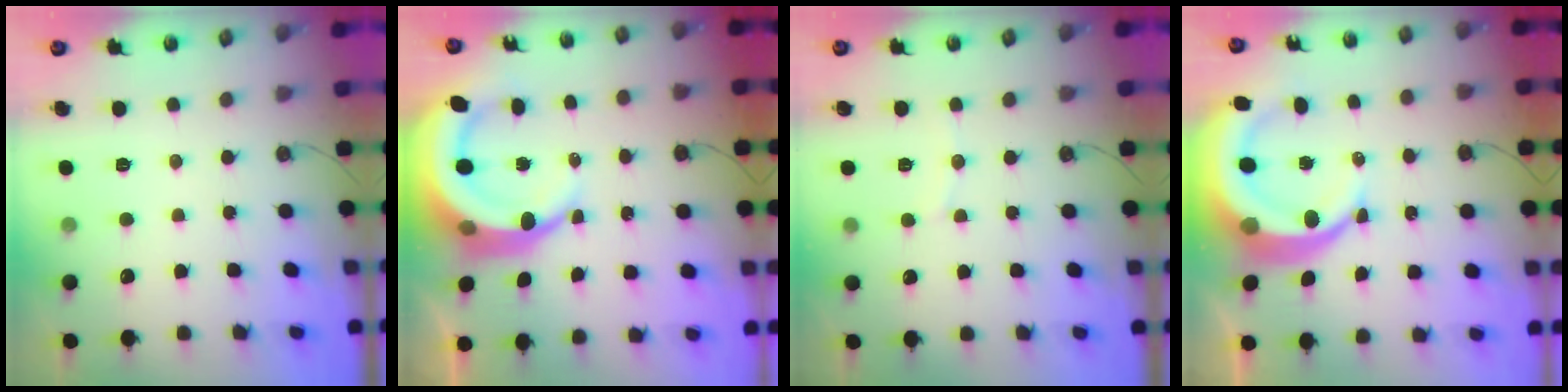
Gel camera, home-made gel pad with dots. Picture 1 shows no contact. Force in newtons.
{"total": 13.0, "press": 12.9, "slide": 1.7}
{"total": 4.4, "press": 4.4, "slide": 0.4}
{"total": 14.3, "press": 14.2, "slide": 1.8}